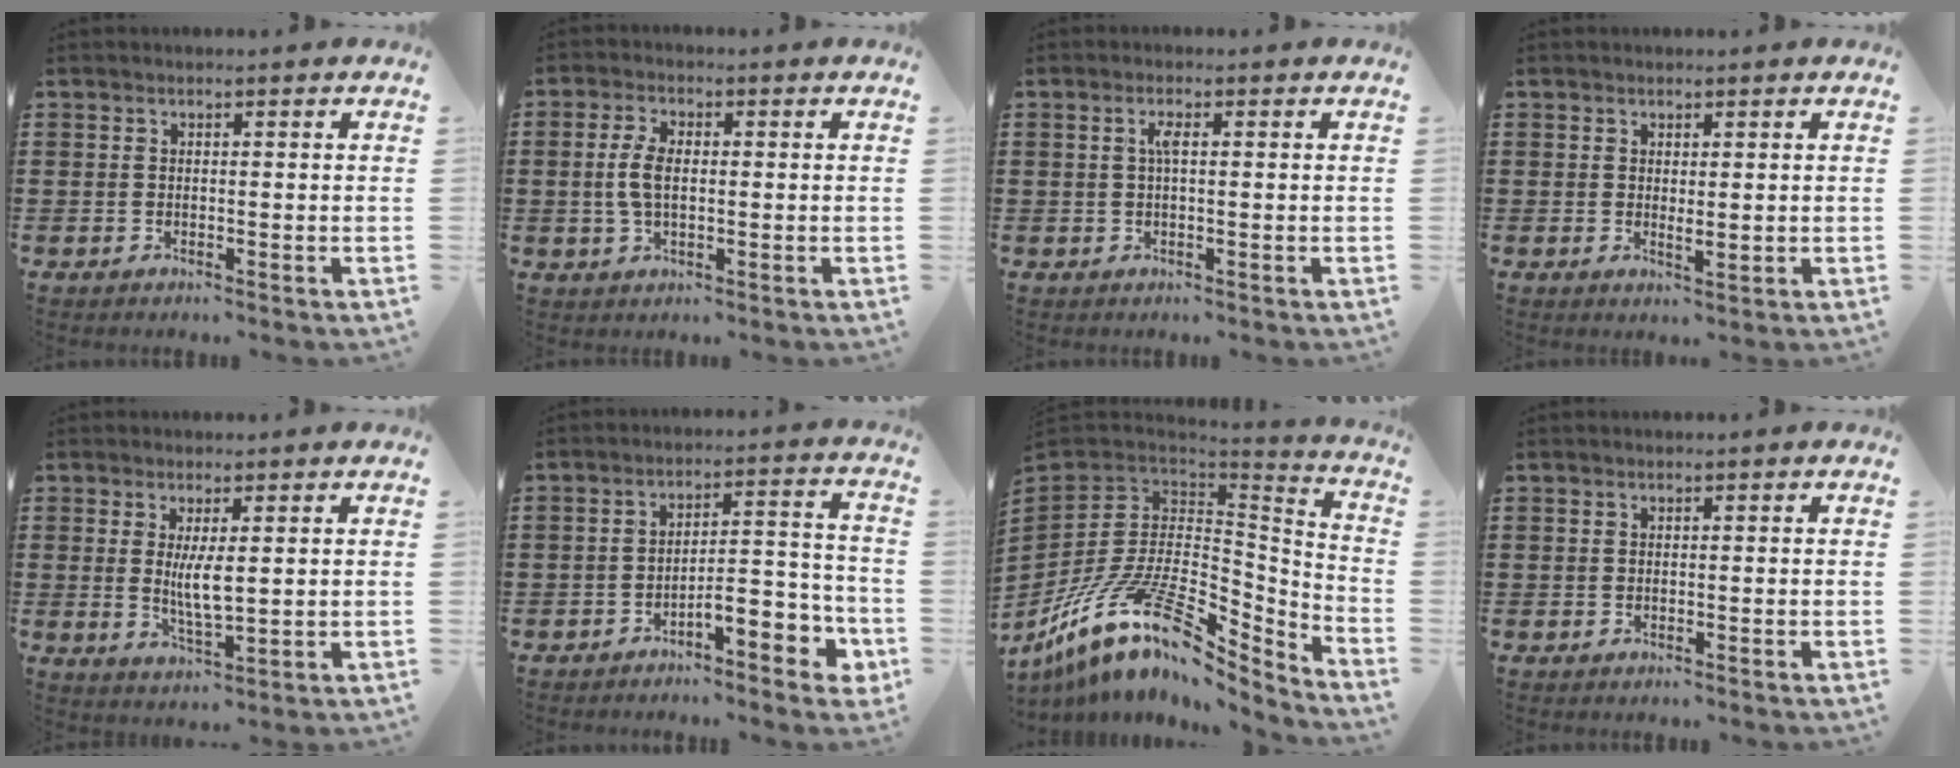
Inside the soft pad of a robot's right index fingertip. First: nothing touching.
{"total": 5.0, "force": [0.2, 2.4, 4.3], "torque": [-0.109, 0.000, -0.006]}
{"total": 2.0, "force": [0.4, 0.4, 1.9], "torque": [-0.038, 0.003, 0.004]}
{"total": 1.4, "force": [0.6, 0.4, 1.2], "torque": [-0.023, -0.001, 0.013]}
{"total": 5.0, "force": [0.7, 1.5, 4.7], "torque": [-0.083, -0.004, 0.011]}
{"total": 5.6, "force": [-3.8, 1.5, 3.8], "torque": [-0.057, -0.007, -0.075]}
{"total": 18.1, "force": [-8.9, 8.7, 13.1], "torque": [-0.287, 0.022, -0.163]}
{"total": 0.0}